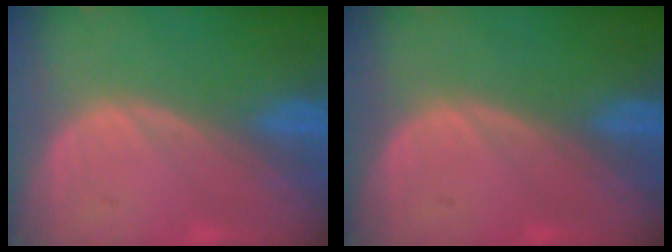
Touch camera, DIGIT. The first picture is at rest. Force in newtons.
{"total": 0.0}